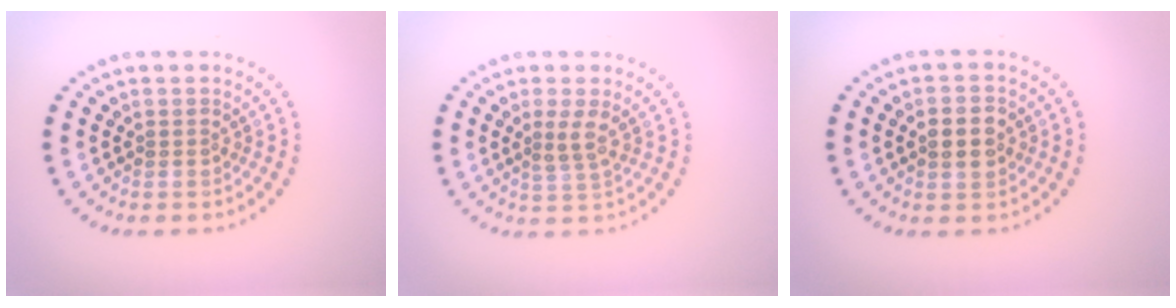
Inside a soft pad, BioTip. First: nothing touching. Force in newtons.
{"total": 1.9, "press": 1.5, "slide": 1.2}
{"total": 3.0, "press": 3.0, "slide": 0.1}